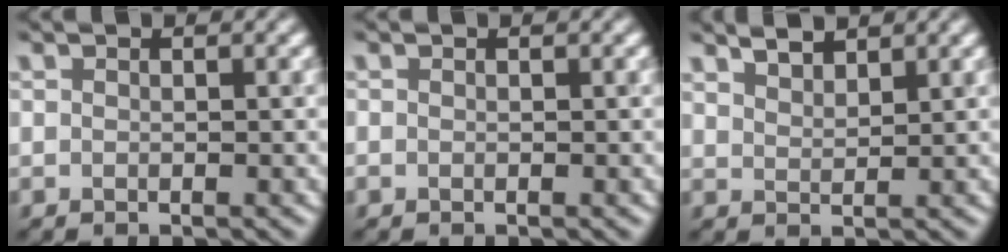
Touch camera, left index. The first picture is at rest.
{"total": 0.0}
{"total": 2.0, "force": [1.9, 0.1, 0.3], "torque": [-0.004, 0.003, 0.038]}